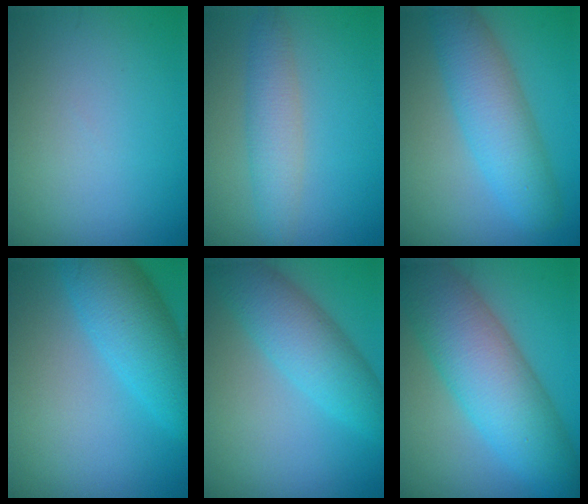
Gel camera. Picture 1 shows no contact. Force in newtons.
{"total": 3.3, "press": 3.3, "slide": 0.1}
{"total": 6.2, "press": 6.2, "slide": 0.2}
{"total": 6.9, "press": 6.9, "slide": 0.2}
{"total": 5.7, "press": 5.7, "slide": 0.1}
{"total": 9.9, "press": 9.9, "slide": 0.2}